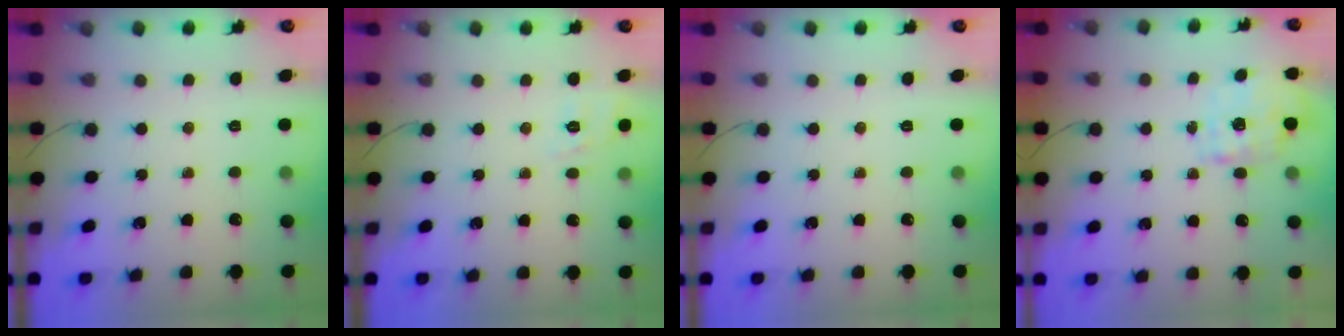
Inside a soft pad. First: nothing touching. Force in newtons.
{"total": 2.1, "press": 0.8, "slide": 1.9}
{"total": 0.0}
{"total": 1.9, "press": 1.8, "slide": 0.6}